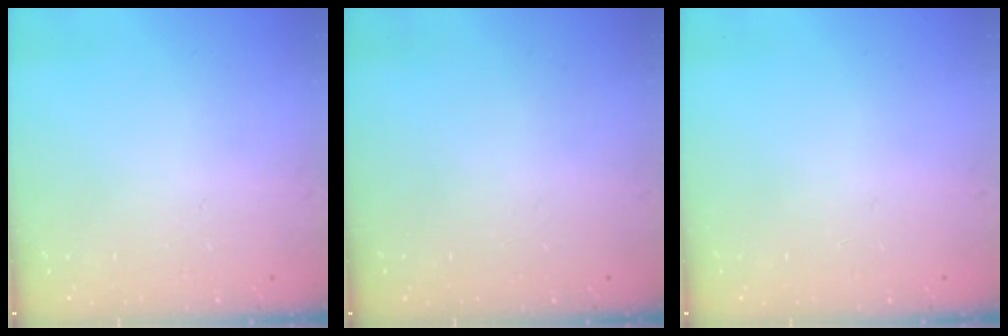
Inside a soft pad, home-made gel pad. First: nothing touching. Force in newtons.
{"total": 0.0}
{"total": 0.0}